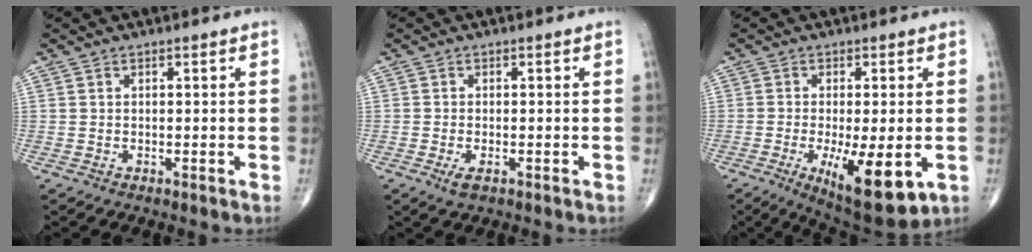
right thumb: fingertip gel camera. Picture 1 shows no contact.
{"total": 2.2, "force": [-1.0, 0.9, 1.8], "torque": [-0.034, -0.002, -0.018]}
{"total": 12.7, "force": [-3.8, 4.0, 11.5], "torque": [-0.181, -0.022, -0.048]}